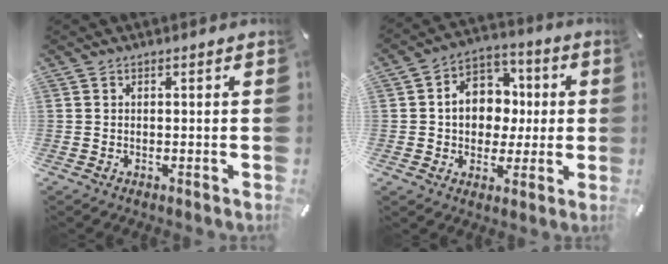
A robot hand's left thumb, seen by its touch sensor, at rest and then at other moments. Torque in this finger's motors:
{"motor_torque": [1.43, 1.43, 0.83, -0.01, 0.20]}